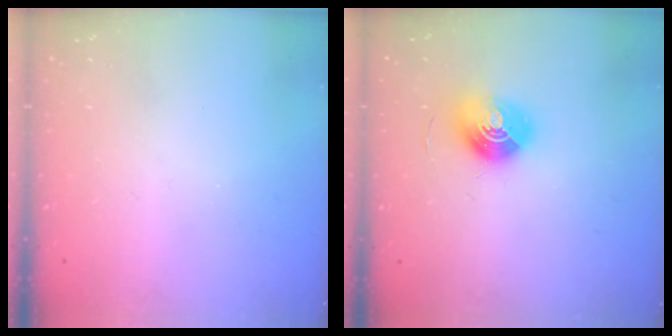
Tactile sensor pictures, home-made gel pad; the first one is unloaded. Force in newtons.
{"total": 10.3, "press": 10.3, "slide": 0.5}